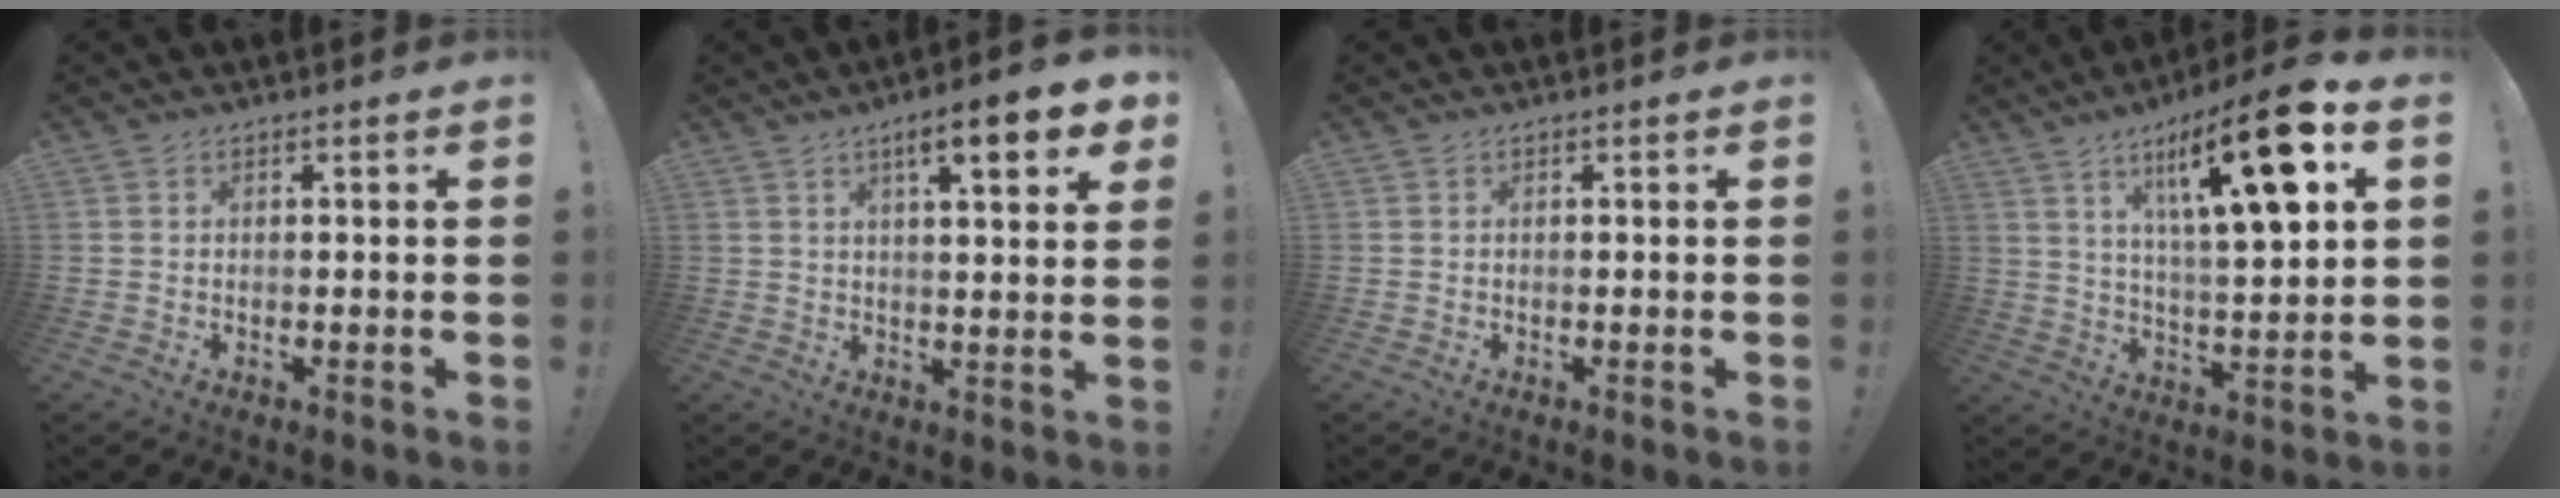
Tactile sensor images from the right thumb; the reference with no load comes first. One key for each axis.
{"total": 10.5, "fx": 5.1, "fy": 2.0, "fz": 9.0, "tx": -0.119, "ty": -0.024, "tz": 0.074}
{"total": 0.0}
{"total": 19.4, "fx": 8.9, "fy": 4.3, "fz": 16.7, "tx": -0.273, "ty": -0.039, "tz": 0.125}